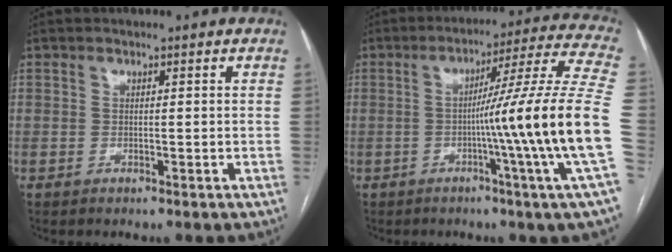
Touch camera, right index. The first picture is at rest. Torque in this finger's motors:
{"motor_torque": [1.11, -0.23, 0.91, 0.20]}